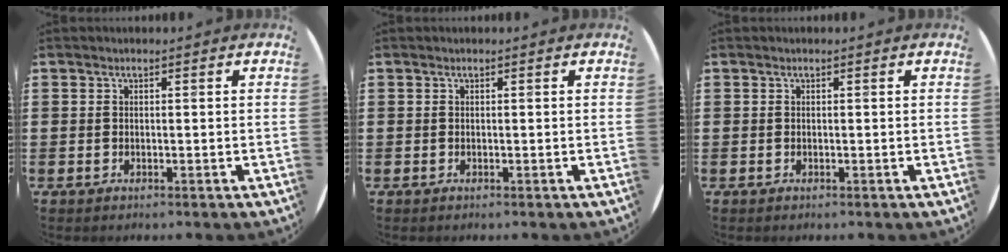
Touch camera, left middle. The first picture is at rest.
{"total": 0.0}
{"total": 0.0}